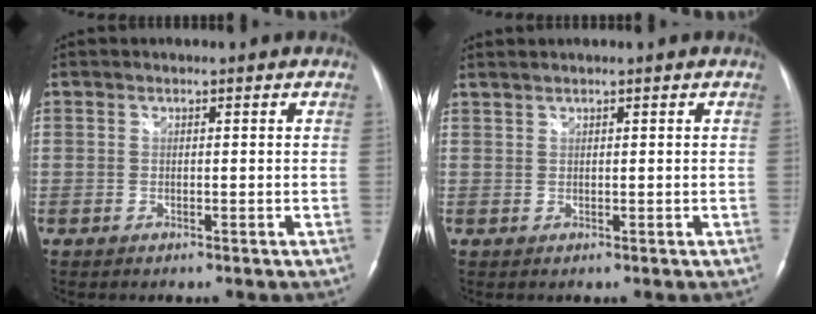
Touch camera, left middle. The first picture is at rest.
{"total": 1.1, "force": [1.0, -0.1, 0.3], "torque": [-0.010, 0.008, 0.028]}